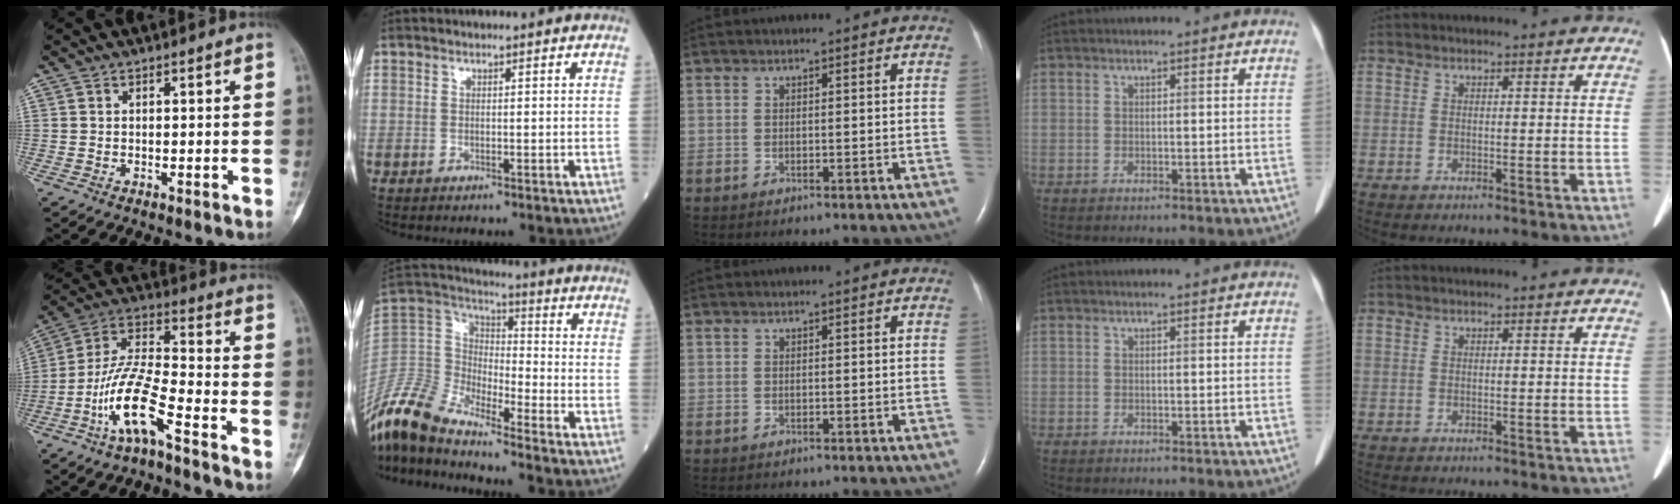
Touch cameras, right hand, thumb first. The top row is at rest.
{"thumb": {"total": 12.5, "force": [-6.6, 2.8, 10.2], "torque": [-0.216, 0.052, -0.134]}, "index": {"total": 12.1, "force": [-10.8, 2.4, 4.8], "torque": [-0.122, 0.021, -0.218]}}